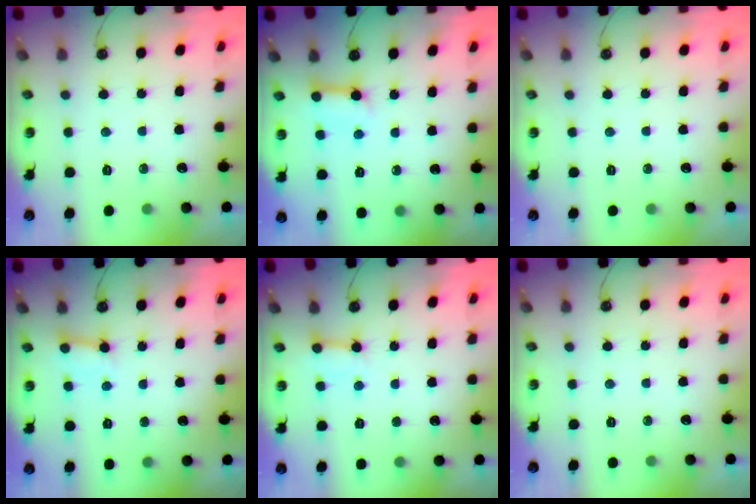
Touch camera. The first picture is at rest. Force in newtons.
{"total": 7.3, "press": 7.3, "slide": 0.9}
{"total": 0.0}
{"total": 3.0, "press": 3.0, "slide": 0.3}
{"total": 4.8, "press": 4.7, "slide": 0.6}
{"total": 0.0}